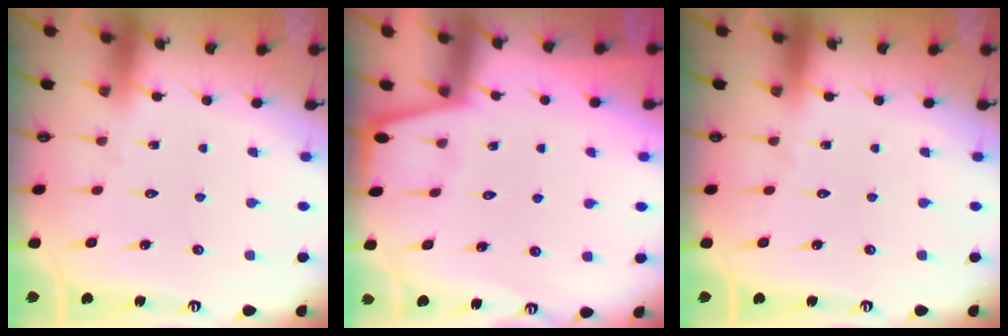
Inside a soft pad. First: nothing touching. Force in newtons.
{"total": 1.1, "press": 1.1, "slide": 0.1}
{"total": 0.0}